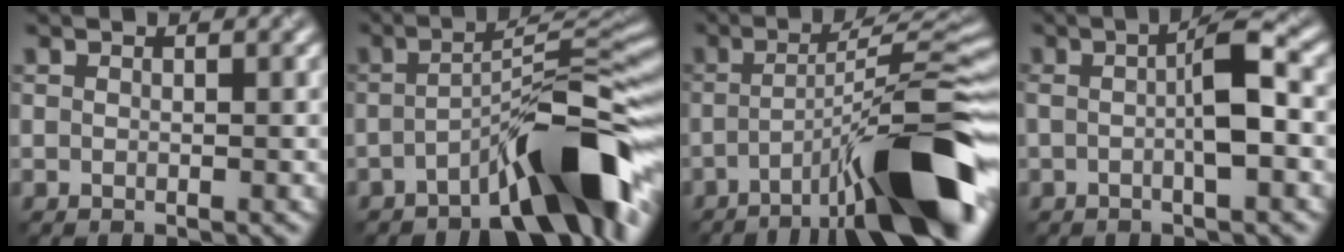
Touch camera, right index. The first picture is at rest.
{"total": 9.8, "force": [-6.0, 1.9, 7.4], "torque": [-0.101, 0.026, -0.089]}
{"total": 13.0, "force": [-6.5, 2.2, 11.1], "torque": [-0.161, 0.019, -0.086]}
{"total": 3.3, "force": [-0.4, 0.3, 3.2], "torque": [-0.059, 0.015, -0.001]}